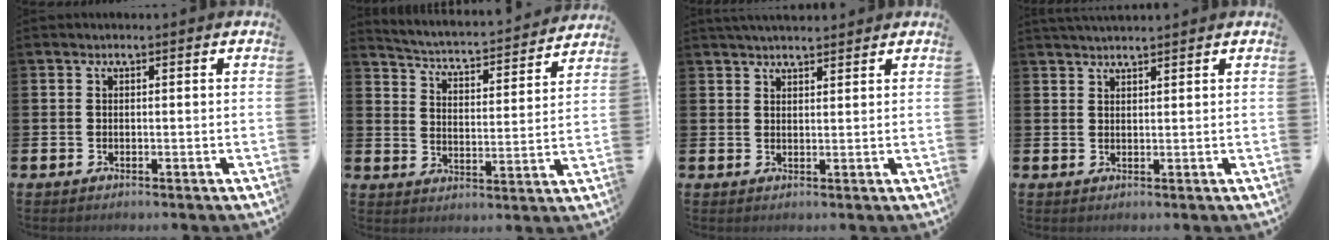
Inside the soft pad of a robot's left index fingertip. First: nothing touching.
{"total": 4.2, "force": [4.0, 0.5, 0.8], "torque": [-0.041, -0.043, 0.060]}
{"total": 2.9, "force": [2.8, 0.5, 0.4], "torque": [-0.005, -0.011, 0.050]}
{"total": 2.1, "force": [2.0, 0.1, 0.3], "torque": [-0.010, -0.005, 0.038]}